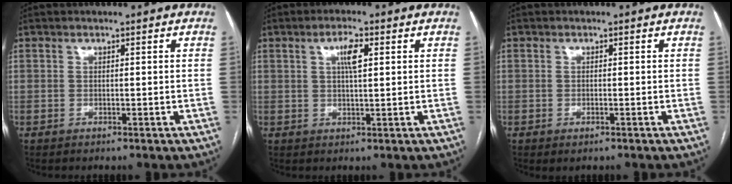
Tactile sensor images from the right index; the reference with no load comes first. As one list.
[{"total": 3.7, "force": [1.3, 0.7, 3.4], "torque": [-0.062, 0.003, 0.022]}, {"total": 0.9, "force": [-0.5, 0.3, 0.7], "torque": [-0.013, -0.003, -0.003]}]